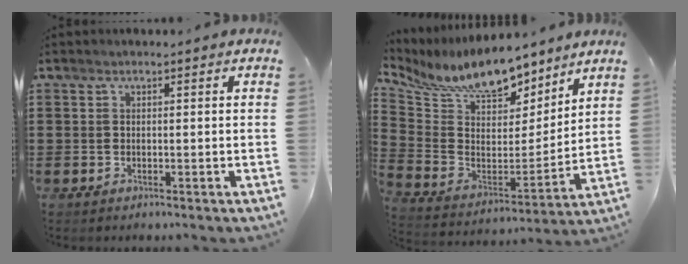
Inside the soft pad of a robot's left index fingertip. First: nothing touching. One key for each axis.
{"total": 11.1, "fx": 9.4, "fy": 3.8, "fz": 4.5, "tx": -0.115, "ty": -0.056, "tz": 0.169}